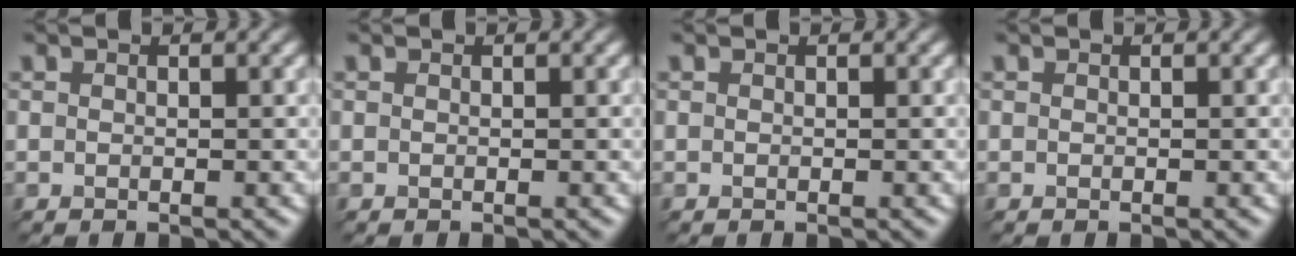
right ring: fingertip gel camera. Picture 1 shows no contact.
{"total": 0.0}
{"total": 0.0}
{"total": 0.0}